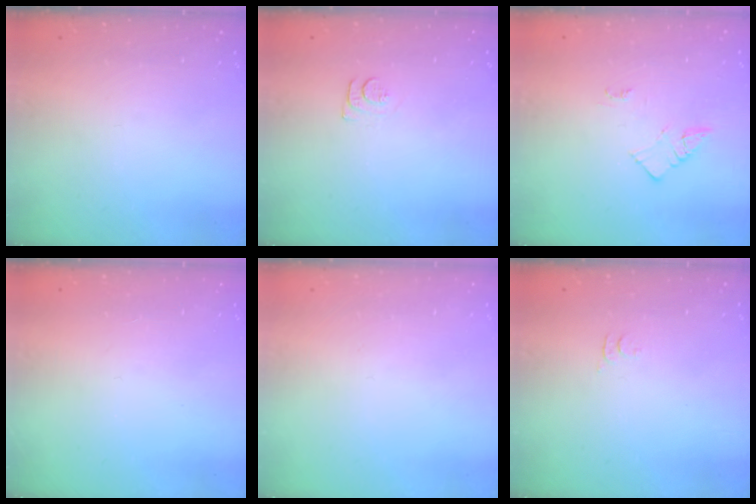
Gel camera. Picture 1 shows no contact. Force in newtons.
{"total": 5.9, "press": 5.8, "slide": 0.7}
{"total": 3.0, "press": 3.0, "slide": 0.4}
{"total": 2.8, "press": 2.8, "slide": 0.4}
{"total": 1.9, "press": 1.9, "slide": 0.1}
{"total": 3.4, "press": 3.4, "slide": 0.5}